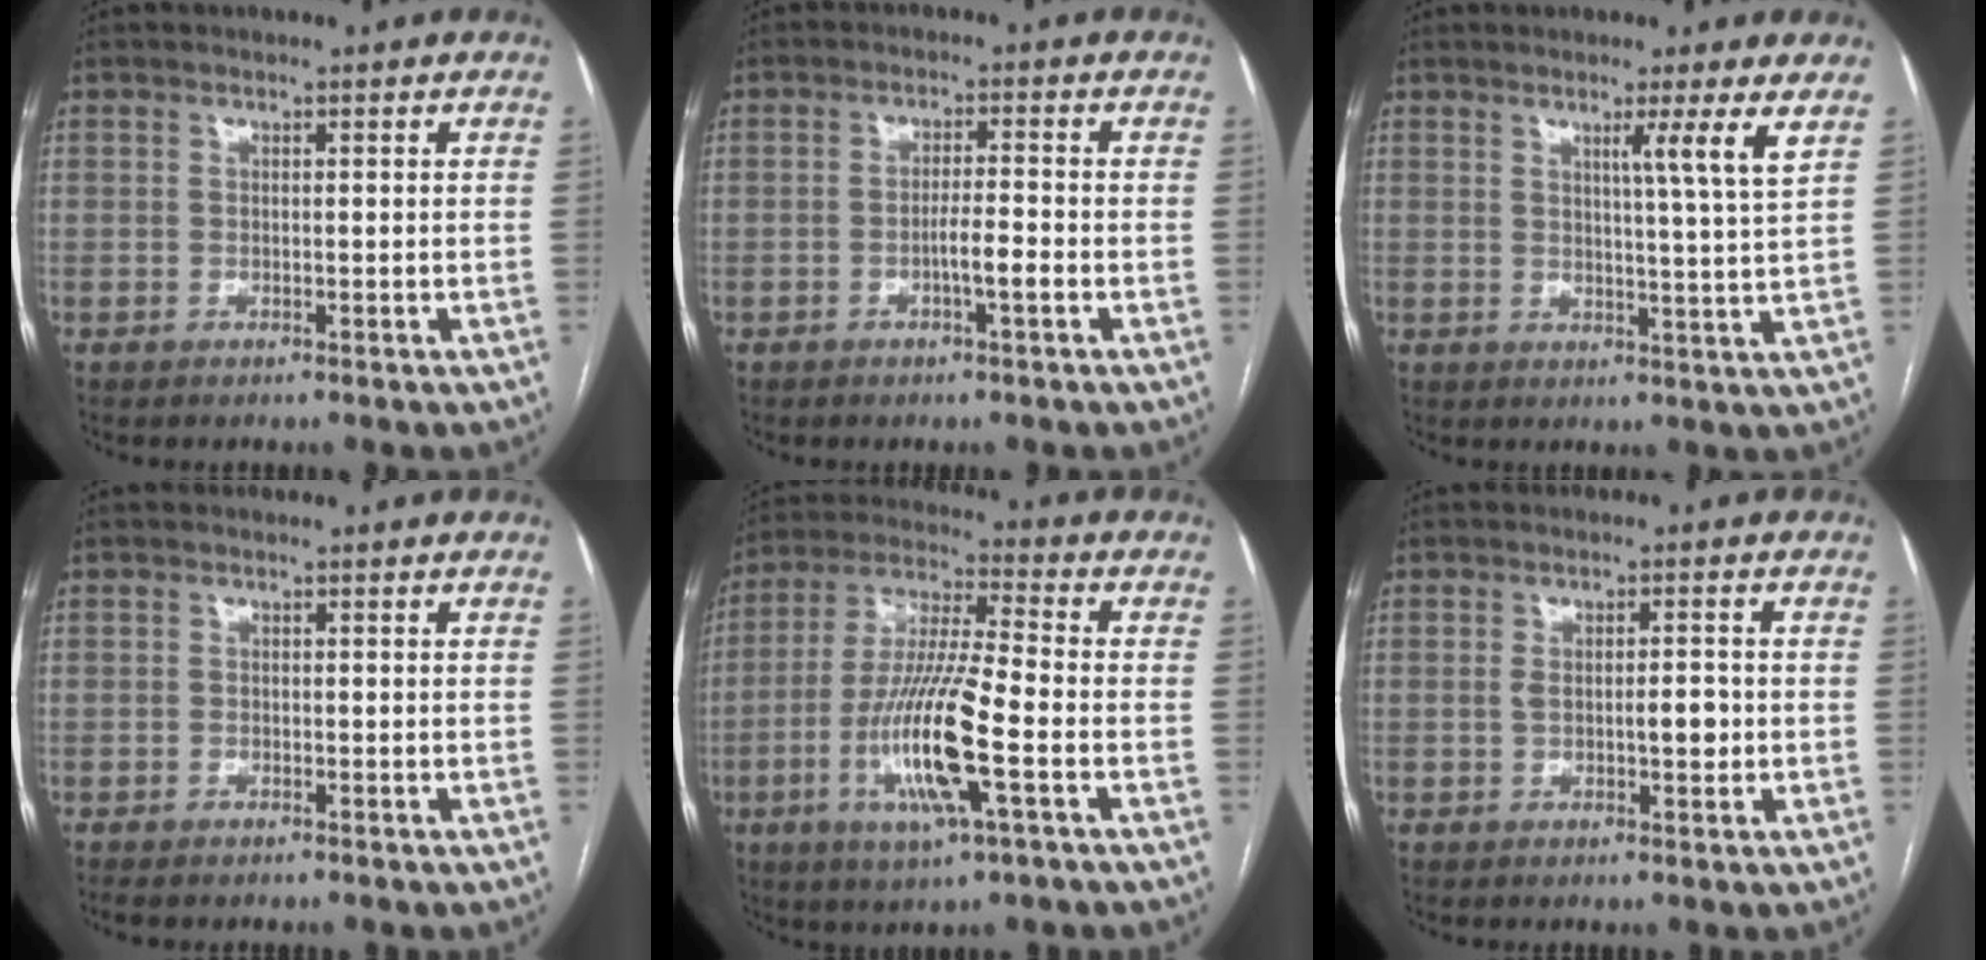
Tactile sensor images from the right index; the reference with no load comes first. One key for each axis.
{"total": 3.6, "fx": -1.3, "fy": 0.1, "fz": 3.3, "tx": -0.055, "ty": 0.000, "tz": -0.025}
{"total": 5.2, "fx": 2.7, "fy": -1.9, "fz": 4.0, "tx": -0.060, "ty": -0.016, "tz": 0.045}
{"total": 1.1, "fx": -0.9, "fy": 0.5, "fz": 0.4, "tx": -0.006, "ty": 0.000, "tz": -0.013}
{"total": 15.0, "fx": -4.5, "fy": 1.3, "fz": 14.2, "tx": -0.288, "ty": -0.011, "tz": -0.085}
{"total": 3.7, "fx": -0.4, "fy": 1.1, "fz": 3.5, "tx": -0.062, "ty": 0.003, "tz": -0.003}